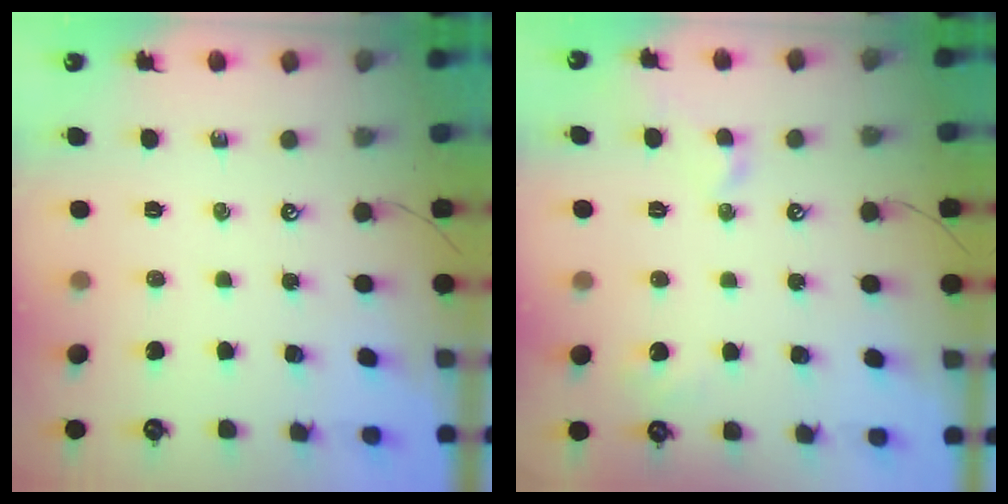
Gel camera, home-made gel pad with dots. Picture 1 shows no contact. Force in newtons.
{"total": 1.1, "press": 0.9, "slide": 0.7}